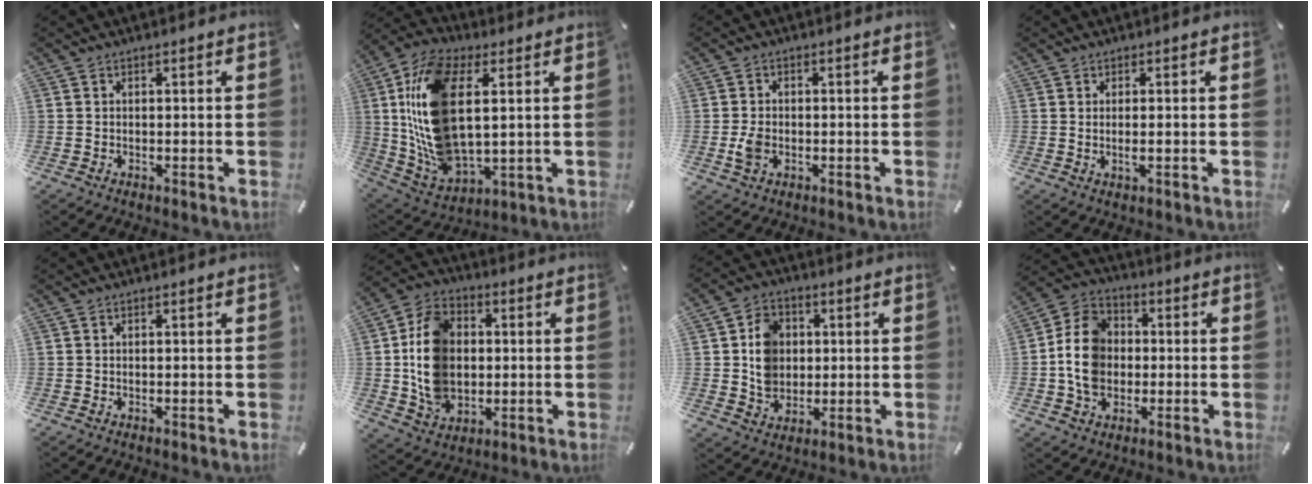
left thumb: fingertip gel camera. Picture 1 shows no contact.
{"total": 18.2, "force": [4.1, 10.3, 14.4], "torque": [-0.342, -0.012, 0.074]}
{"total": 3.8, "force": [-0.9, 2.8, 2.5], "torque": [-0.064, -0.002, -0.019]}
{"total": 1.7, "force": [0.0, 0.2, 1.7], "torque": [-0.032, -0.007, 0.000]}
{"total": 0.0}
{"total": 14.1, "force": [0.4, 11.5, 8.1], "torque": [-0.182, 0.019, 0.011]}
{"total": 9.0, "force": [0.9, 8.0, 4.0], "torque": [-0.065, 0.009, 0.018]}
{"total": 11.3, "force": [-1.0, 9.6, 5.8], "torque": [-0.133, 0.020, -0.017]}